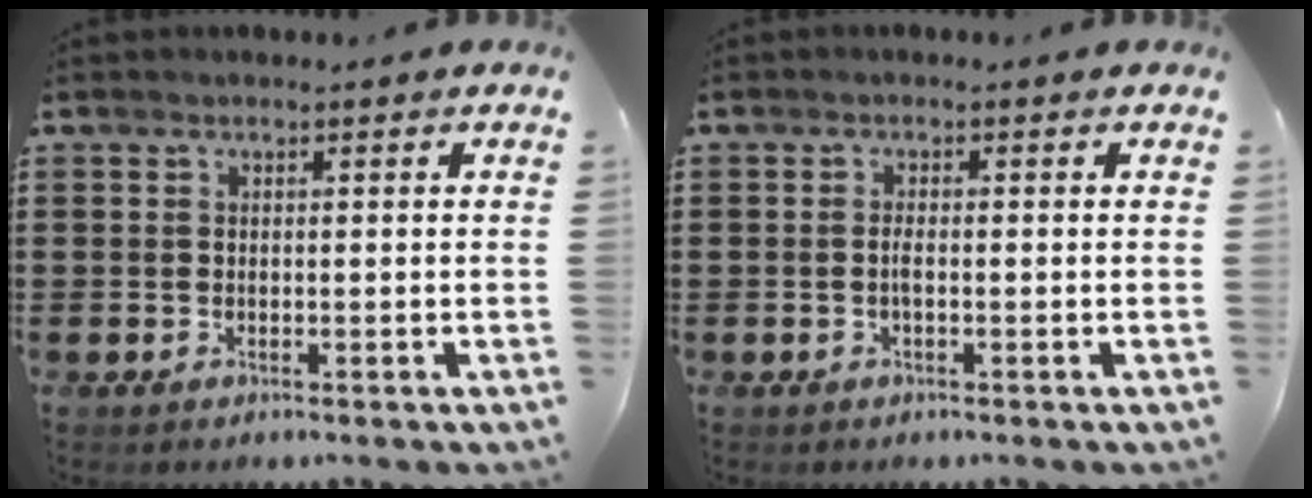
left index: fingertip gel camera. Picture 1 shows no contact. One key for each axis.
{"total": 1.4, "fx": -0.4, "fy": 0.2, "fz": 1.3, "tx": -0.026, "ty": 0.000, "tz": -0.006}